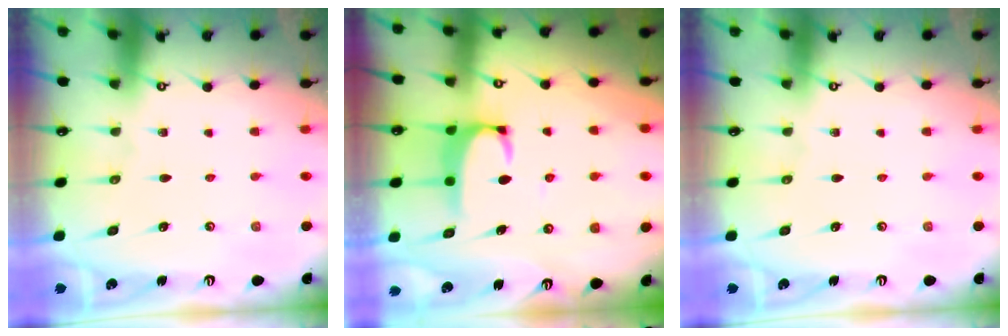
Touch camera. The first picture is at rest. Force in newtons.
{"total": 2.0, "press": 2.0, "slide": 0.3}
{"total": 0.0}